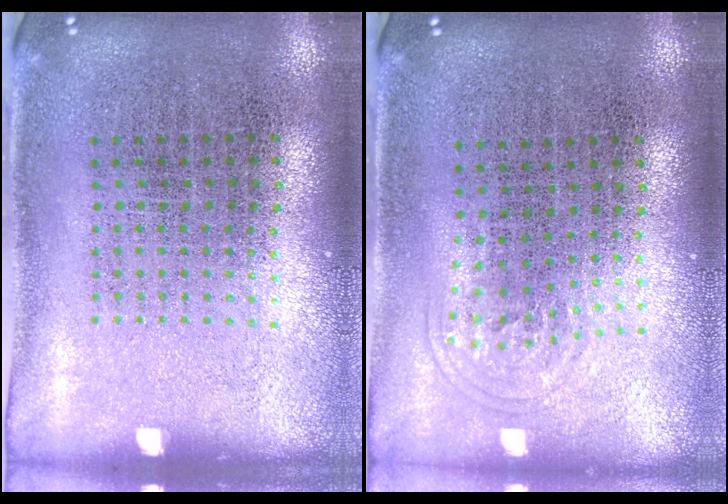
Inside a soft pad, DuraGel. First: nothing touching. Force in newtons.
{"total": 1.0, "press": 0.7, "slide": 0.7}